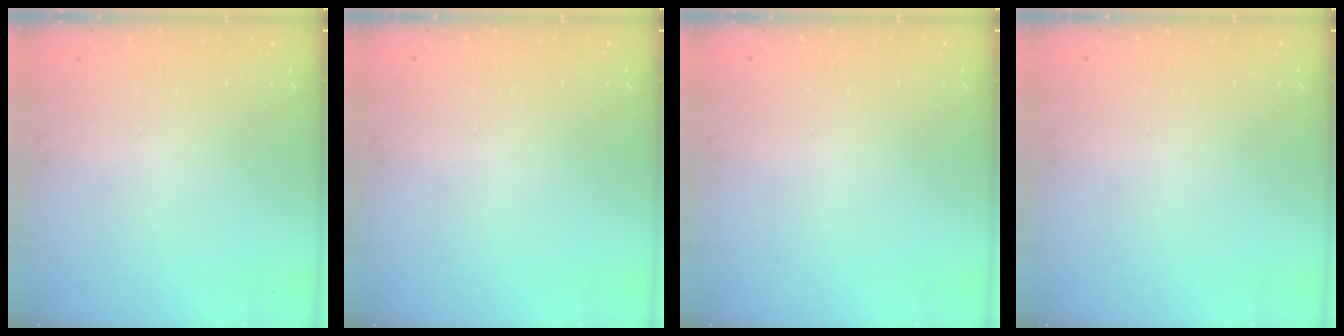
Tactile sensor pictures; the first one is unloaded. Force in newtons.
{"total": 0.0}
{"total": 0.0}
{"total": 0.0}